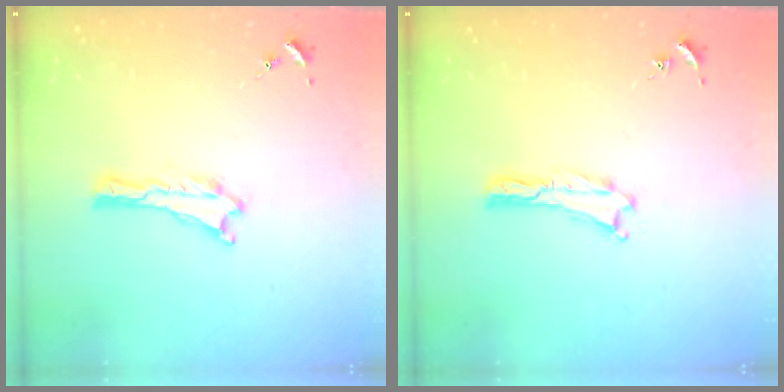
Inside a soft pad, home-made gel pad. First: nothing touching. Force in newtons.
{"total": 0.0}